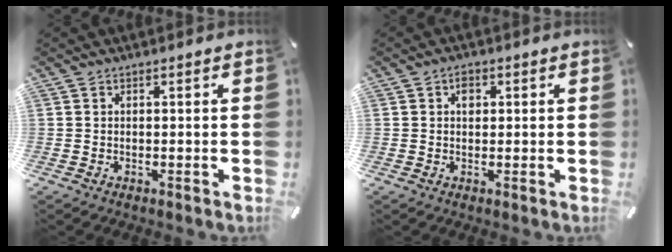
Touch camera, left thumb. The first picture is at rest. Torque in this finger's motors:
{"motor_torque": [0.04, 0.15, 0.21, -0.29, 0.12]}